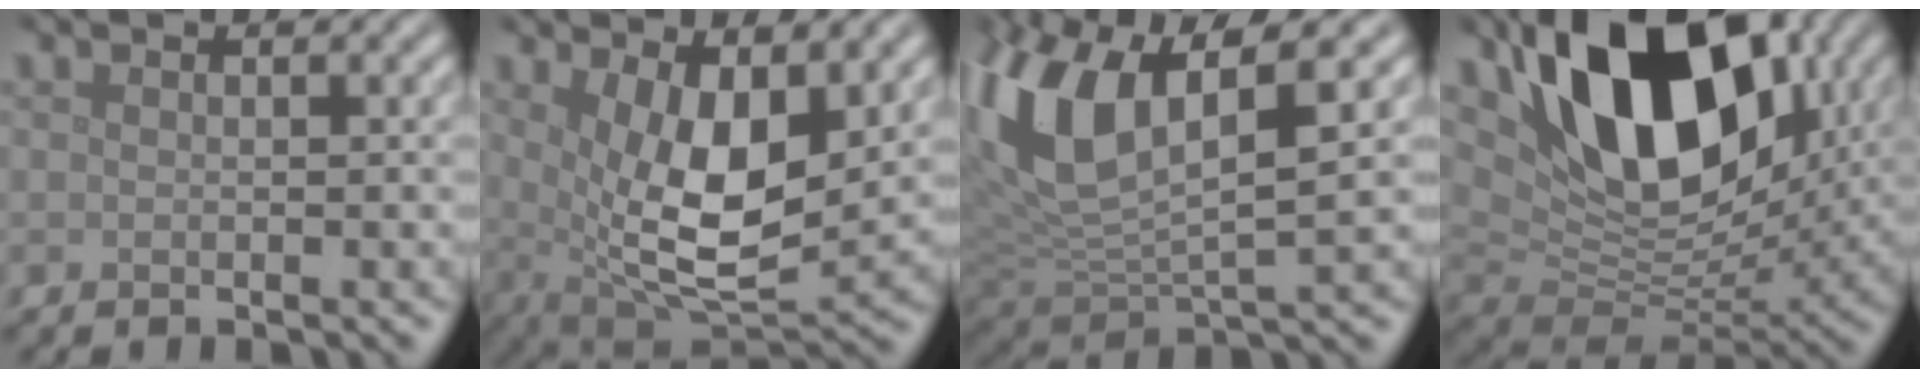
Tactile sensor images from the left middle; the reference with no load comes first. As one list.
[{"total": 8.9, "force": [1.7, 3.9, 7.8], "torque": [-0.149, -0.018, 0.035]}, {"total": 11.0, "force": [3.6, 4.9, 9.1], "torque": [-0.205, 0.004, 0.068]}, {"total": 13.5, "force": [5.0, 7.5, 10.0], "torque": [-0.154, 0.000, 0.083]}]